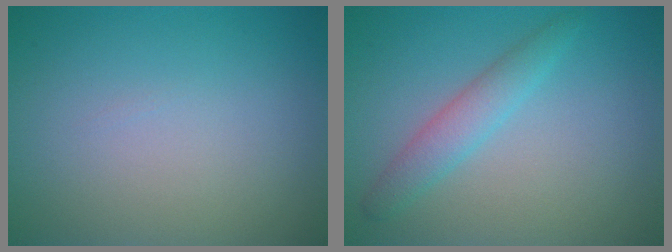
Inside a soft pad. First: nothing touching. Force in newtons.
{"total": 2.5, "press": 2.5, "slide": 0.1}